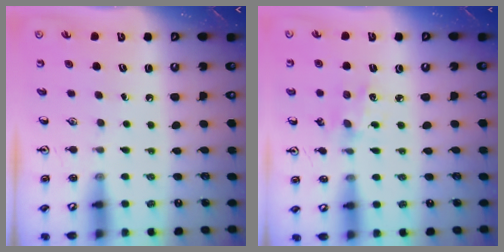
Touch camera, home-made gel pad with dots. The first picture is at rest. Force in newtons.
{"total": 2.5, "press": 2.4, "slide": 0.4}